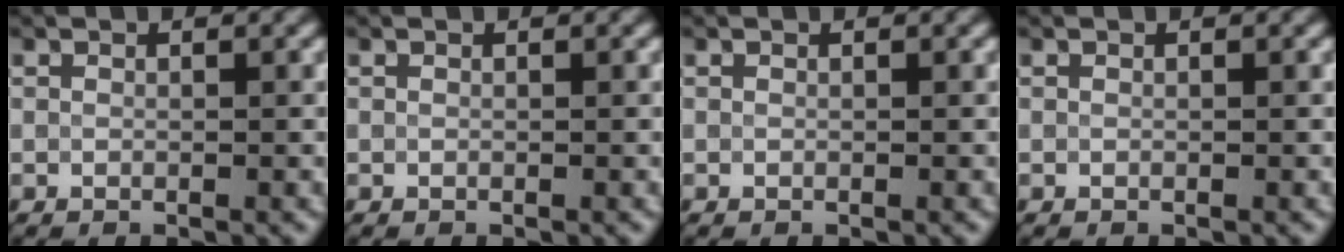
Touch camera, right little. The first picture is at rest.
{"total": 0.0}
{"total": 0.0}
{"total": 0.0}